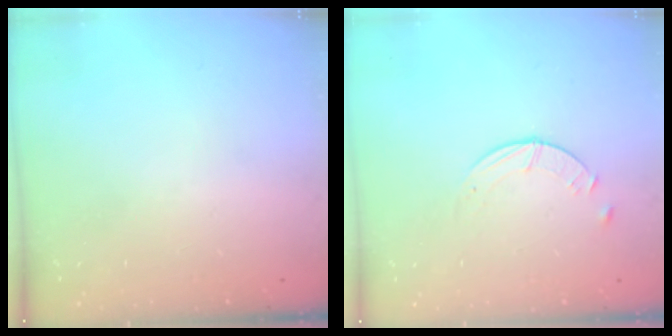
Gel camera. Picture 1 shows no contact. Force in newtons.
{"total": 3.0, "press": 3.0, "slide": 0.4}